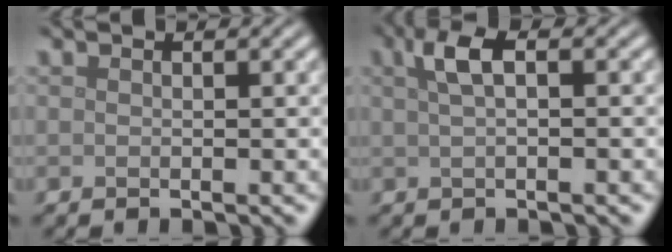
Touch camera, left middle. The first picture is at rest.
{"total": 2.7, "force": [1.0, 0.9, 2.4], "torque": [-0.044, 0.012, 0.017]}